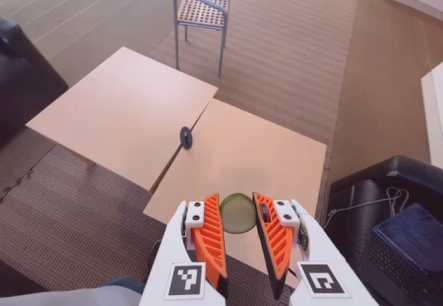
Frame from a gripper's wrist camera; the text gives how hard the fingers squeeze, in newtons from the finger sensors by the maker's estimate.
{"total": 12.0, "left": 12.5, "right": 11.5}